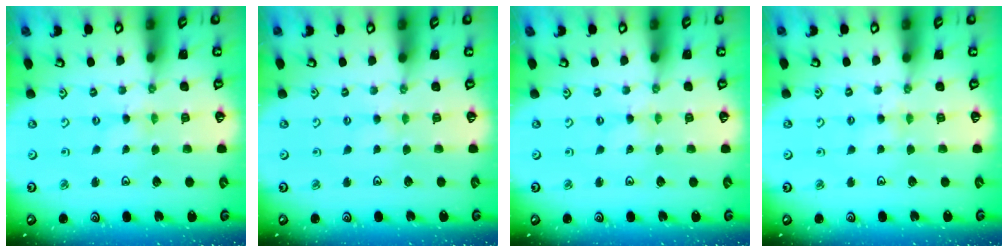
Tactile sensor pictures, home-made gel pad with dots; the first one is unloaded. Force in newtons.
{"total": 2.4, "press": 2.4, "slide": 0.4}
{"total": 0.0}
{"total": 3.0, "press": 2.9, "slide": 0.4}